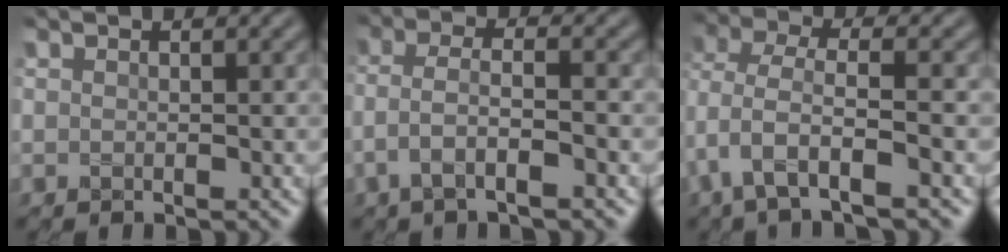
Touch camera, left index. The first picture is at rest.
{"total": 3.6, "force": [-1.5, 0.9, 3.2], "torque": [-0.060, 0.005, -0.037]}
{"total": 4.8, "force": [-2.0, 1.8, 4.0], "torque": [-0.089, -0.002, -0.044]}